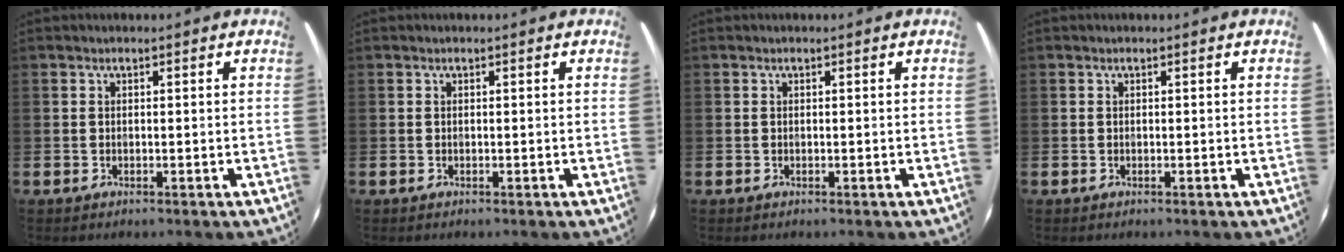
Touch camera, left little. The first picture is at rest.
{"total": 0.0}
{"total": 0.0}
{"total": 0.0}